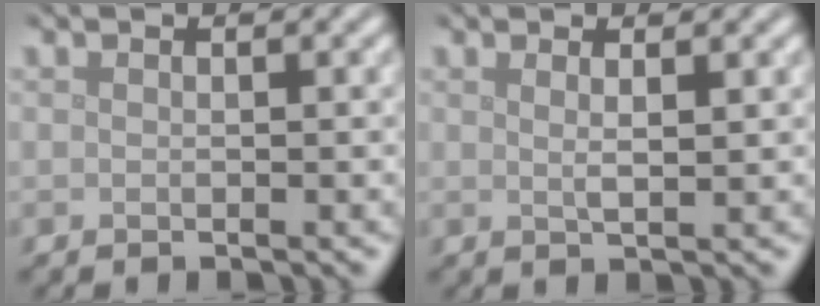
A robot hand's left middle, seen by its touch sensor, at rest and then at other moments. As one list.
[{"total": 1.8, "force": [0.9, 0.5, 1.4], "torque": [-0.019, 0.000, 0.005]}]